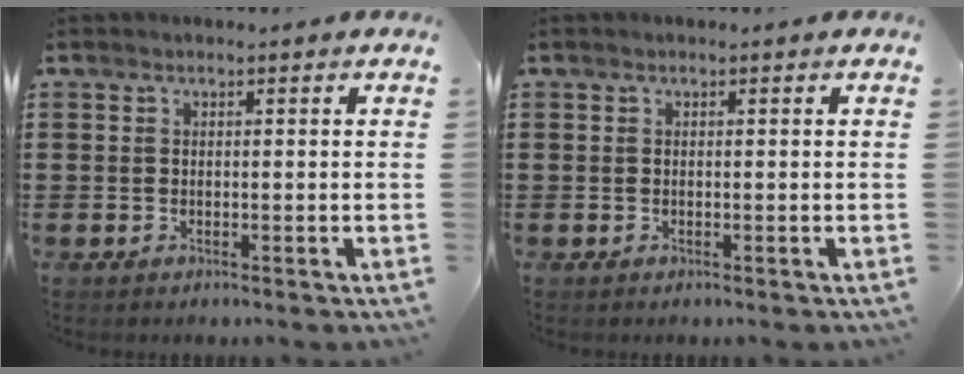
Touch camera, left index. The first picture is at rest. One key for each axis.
{"total": 0.0}